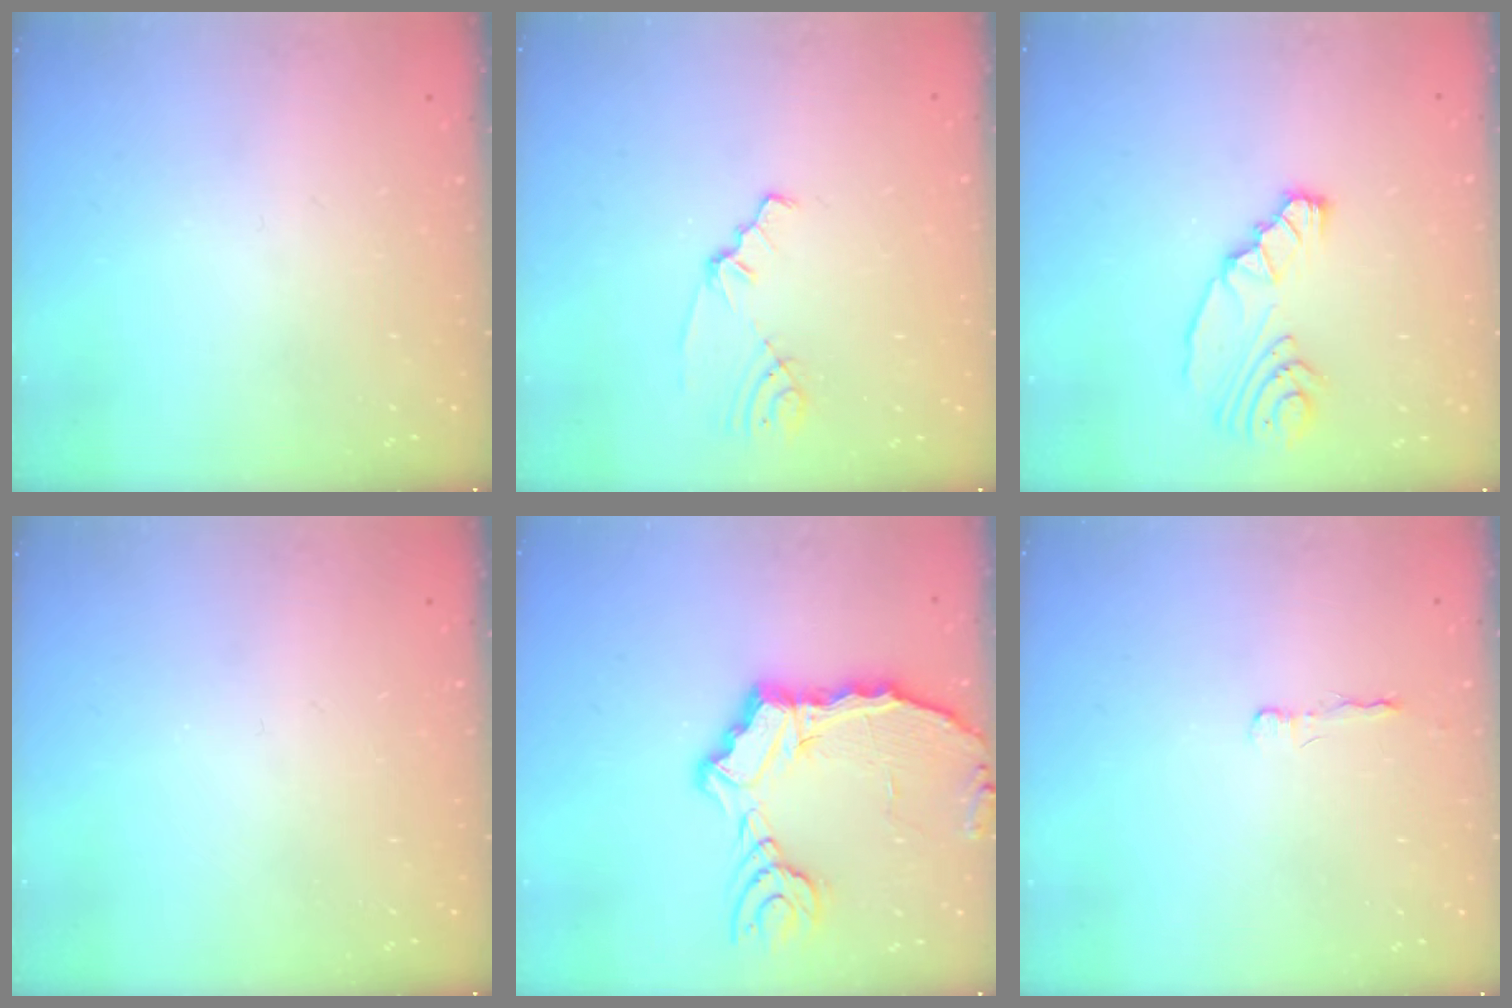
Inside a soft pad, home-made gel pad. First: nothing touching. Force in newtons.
{"total": 1.8, "press": 1.7, "slide": 0.3}
{"total": 8.3, "press": 7.4, "slide": 3.8}
{"total": 0.0}
{"total": 12.5, "press": 12.4, "slide": 1.6}
{"total": 2.2, "press": 2.2, "slide": 0.4}